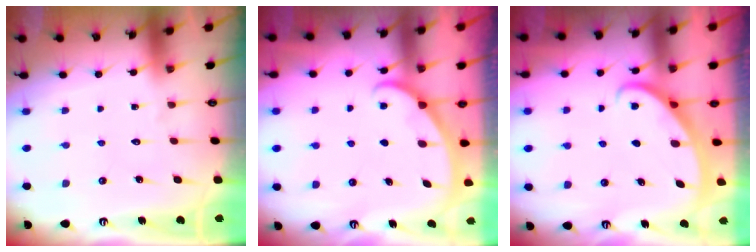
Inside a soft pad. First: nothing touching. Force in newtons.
{"total": 1.2, "press": 1.2, "slide": 0.2}
{"total": 3.0, "press": 3.0, "slide": 0.1}